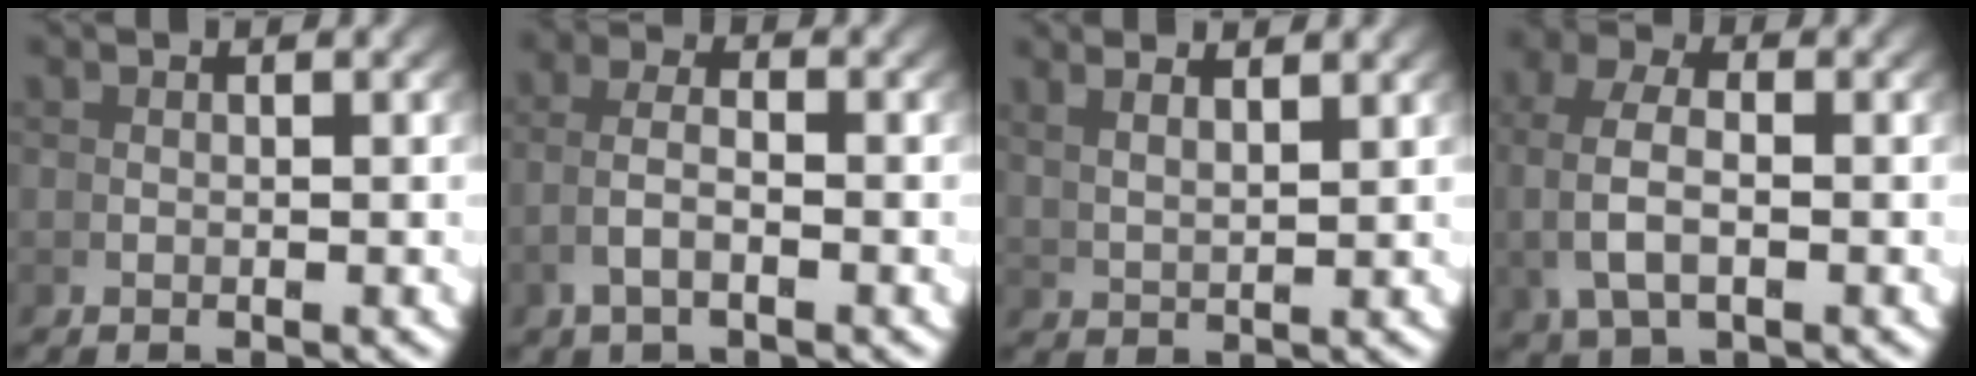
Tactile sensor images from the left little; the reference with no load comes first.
{"total": 2.5, "force": [-0.4, 1.0, 2.2], "torque": [-0.052, -0.010, -0.001]}
{"total": 3.1, "force": [2.8, -0.1, 1.3], "torque": [-0.012, 0.006, 0.057]}
{"total": 3.3, "force": [0.5, 1.6, 2.9], "torque": [-0.072, -0.003, 0.016]}